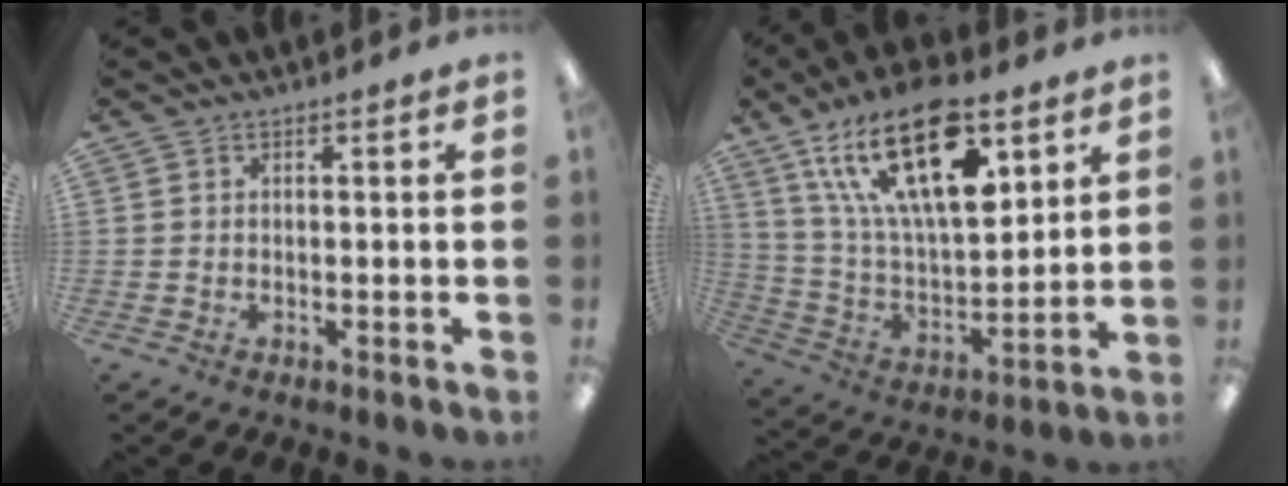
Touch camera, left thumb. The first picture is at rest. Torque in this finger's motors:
{"motor_torque": [2.53, 2.48, 1.38, -1.39, 0.63]}